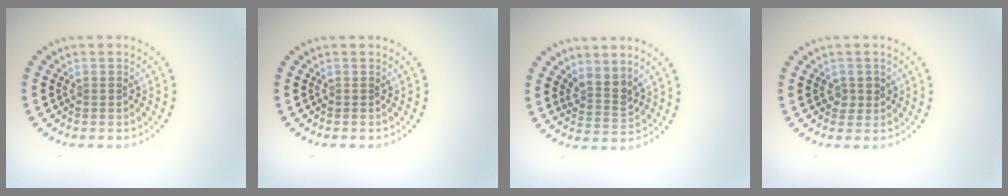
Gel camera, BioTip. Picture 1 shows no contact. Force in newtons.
{"total": 0.0}
{"total": 2.5, "press": 1.9, "slide": 1.7}
{"total": 1.4, "press": 1.3, "slide": 0.6}